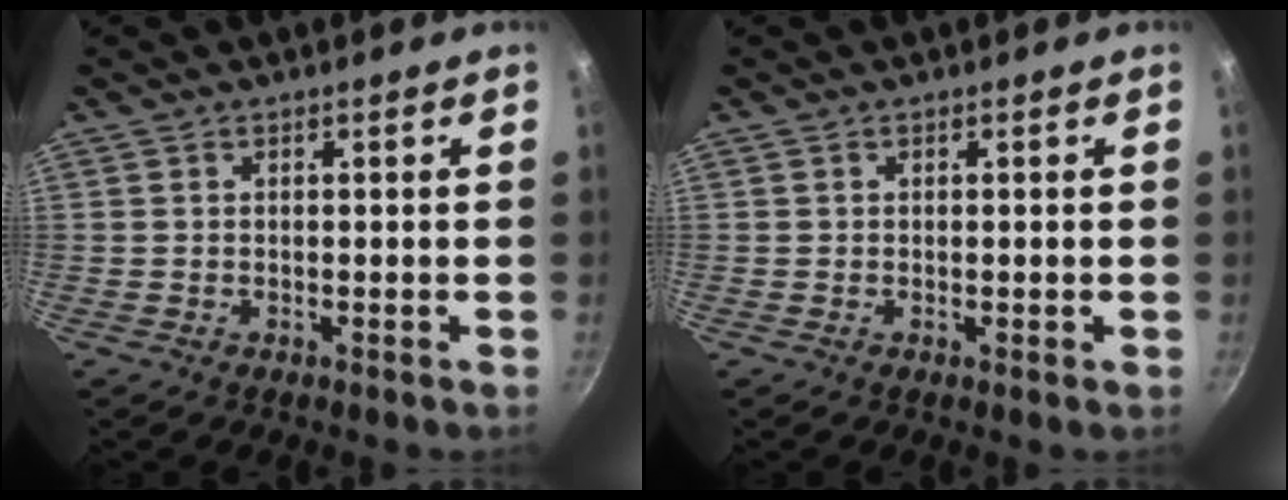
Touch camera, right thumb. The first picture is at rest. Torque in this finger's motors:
{"motor_torque": [-0.32, -0.03, -0.32, 0.01, -0.03]}